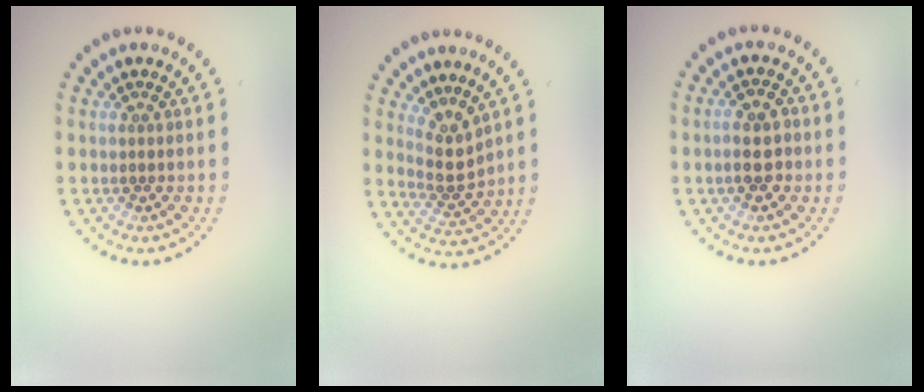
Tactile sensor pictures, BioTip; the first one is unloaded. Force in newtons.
{"total": 2.5, "press": 1.9, "slide": 1.7}
{"total": 2.7, "press": 2.7, "slide": 0.6}